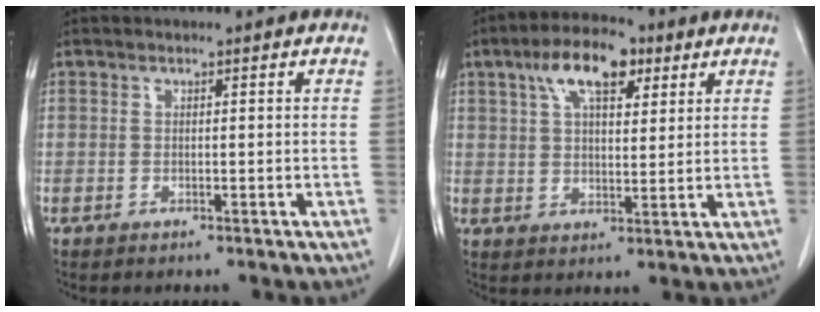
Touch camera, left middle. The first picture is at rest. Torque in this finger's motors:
{"motor_torque": [1.46, -0.68, 0.21, 0.13]}